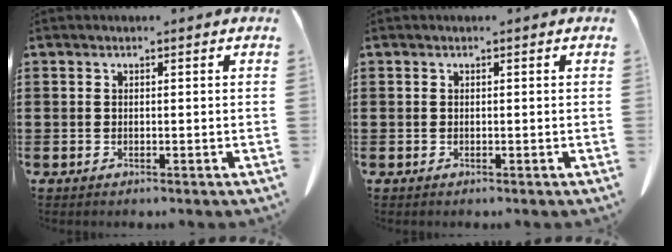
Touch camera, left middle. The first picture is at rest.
{"total": 0.0}